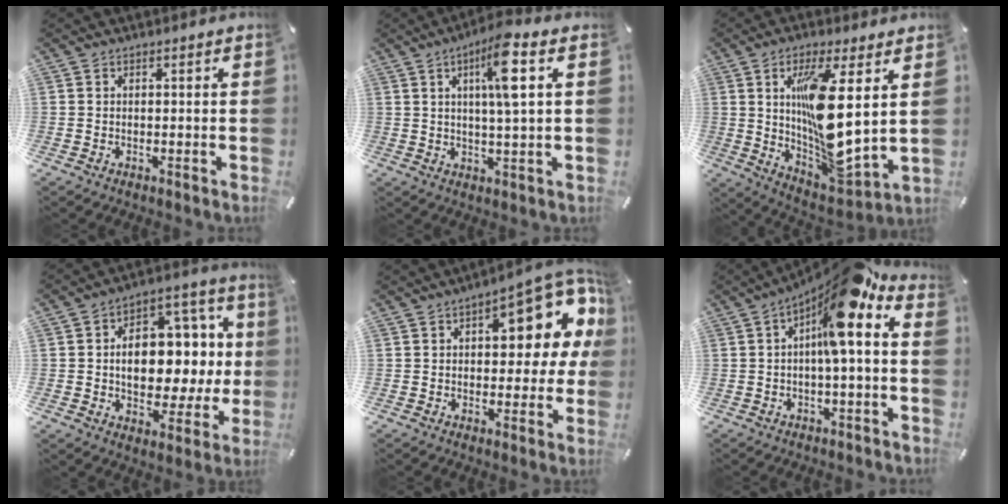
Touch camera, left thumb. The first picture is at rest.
{"total": 10.2, "force": [3.2, 1.5, 9.5], "torque": [-0.169, 0.001, 0.048]}
{"total": 17.1, "force": [4.4, 5.0, 15.8], "torque": [-0.277, -0.045, 0.064]}
{"total": 15.6, "force": [0.2, 10.8, 11.2], "torque": [-0.151, -0.014, 0.010]}
{"total": 15.2, "force": [5.7, 7.2, 12.1], "torque": [-0.143, -0.039, 0.091]}
{"total": 11.9, "force": [4.6, 2.0, 10.8], "torque": [-0.176, -0.042, 0.073]}